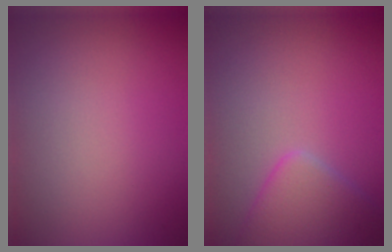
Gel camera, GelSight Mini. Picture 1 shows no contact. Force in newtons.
{"total": 3.6, "press": 3.6, "slide": 0.3}